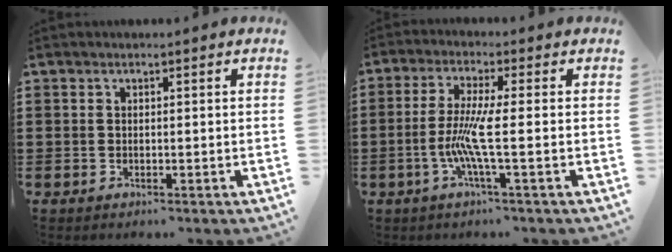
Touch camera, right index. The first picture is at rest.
{"total": 6.7, "force": [-1.5, 0.0, 6.5], "torque": [-0.151, -0.020, -0.040]}